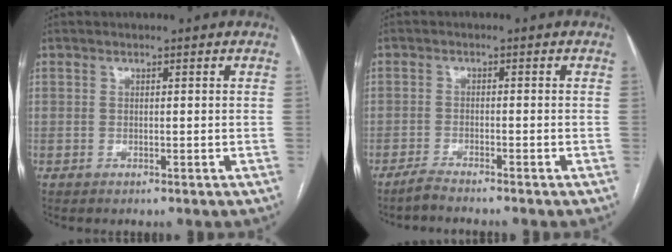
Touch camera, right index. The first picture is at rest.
{"total": 2.8, "force": [-2.6, -0.4, 1.0], "torque": [-0.020, -0.006, -0.044]}